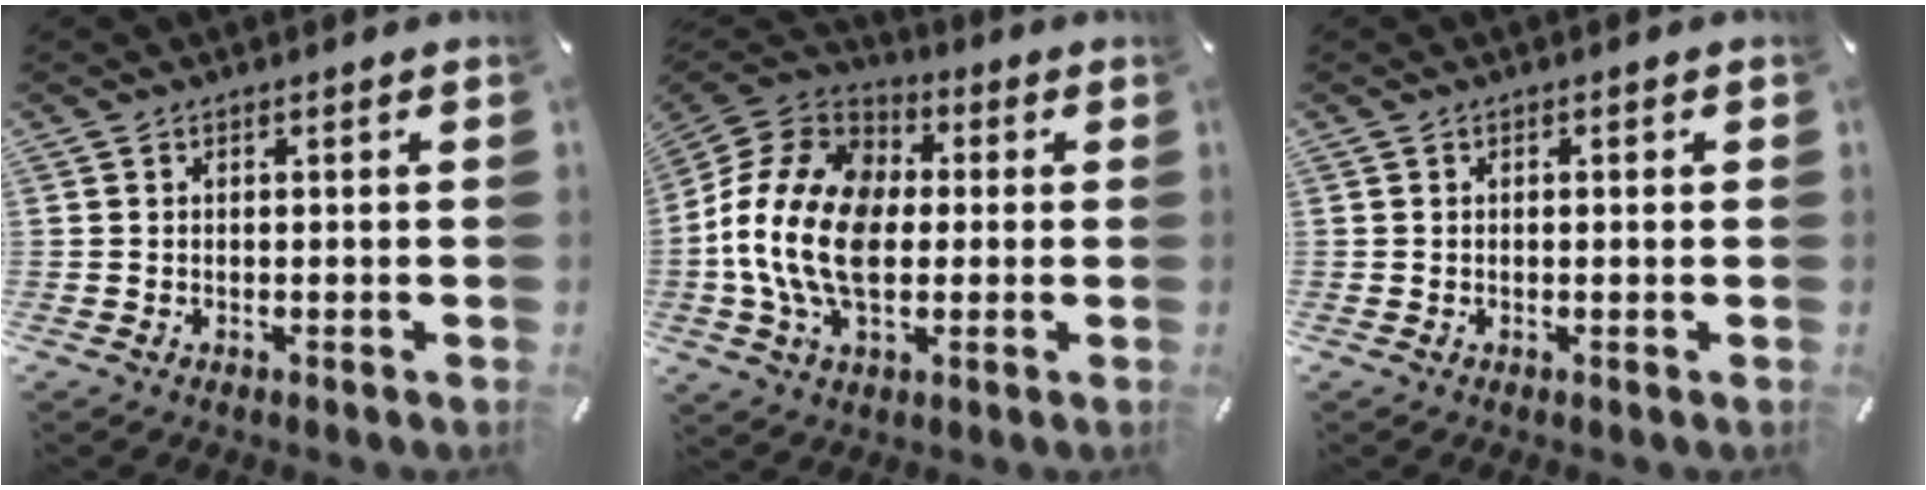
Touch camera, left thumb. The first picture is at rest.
{"total": 17.9, "force": [-2.3, 12.5, 12.6], "torque": [-0.274, 0.019, -0.045]}
{"total": 0.7, "force": [0.0, 0.2, 0.7], "torque": [-0.013, 0.000, -0.001]}